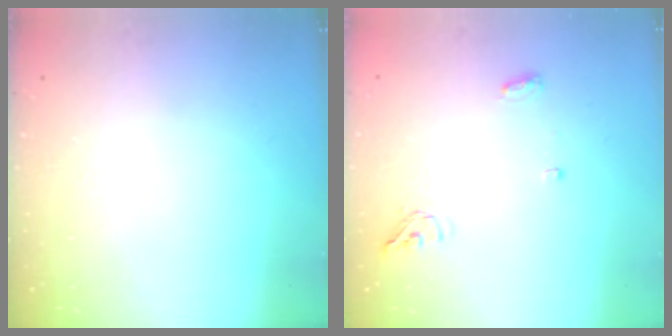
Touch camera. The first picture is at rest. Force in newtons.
{"total": 4.9, "press": 4.8, "slide": 1.0}